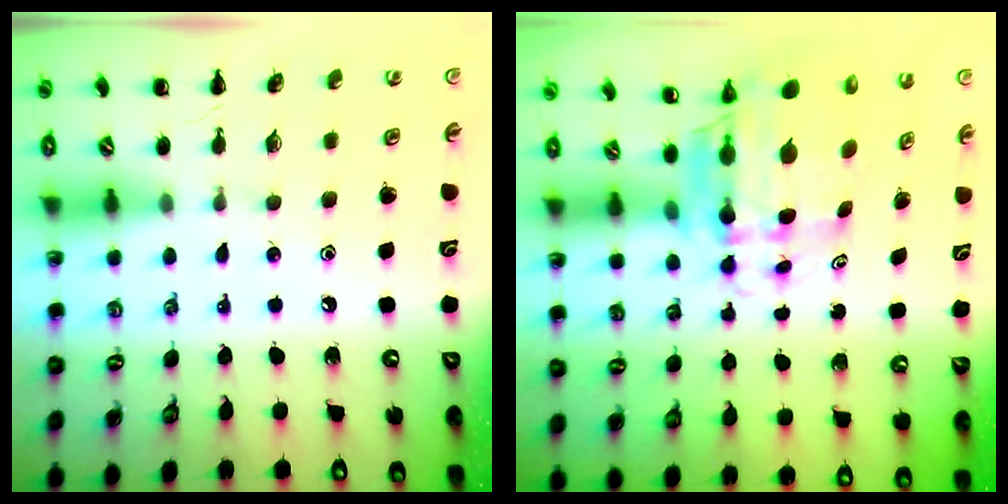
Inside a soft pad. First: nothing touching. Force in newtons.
{"total": 7.2, "press": 6.9, "slide": 2.0}